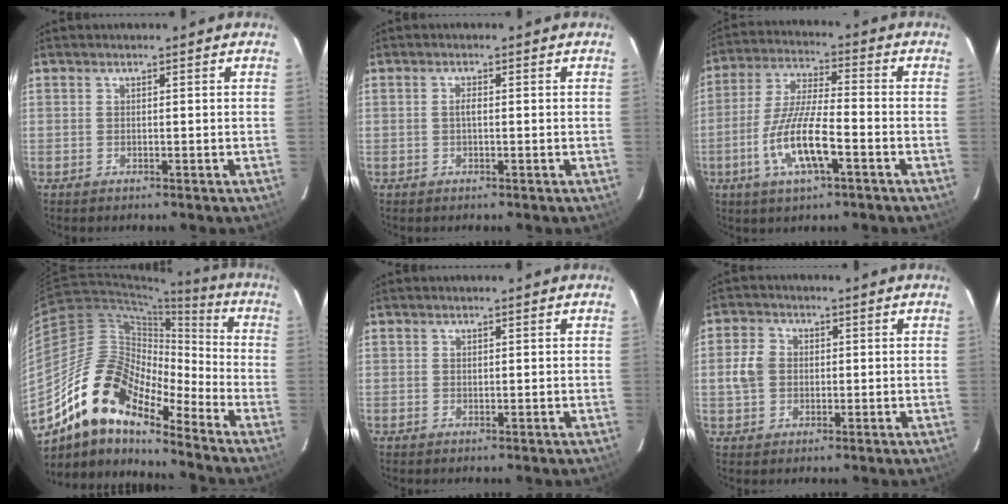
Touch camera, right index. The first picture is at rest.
{"total": 1.1, "force": [-0.1, 0.3, 1.1], "torque": [-0.022, 0.004, -0.003]}
{"total": 12.1, "force": [-4.8, 2.7, 10.8], "torque": [-0.224, -0.008, -0.091]}
{"total": 17.0, "force": [-12.5, 6.1, 9.8], "torque": [-0.164, -0.001, -0.250]}
{"total": 0.0}
{"total": 5.3, "force": [-0.1, 4.5, 2.8], "torque": [-0.063, 0.014, 0.000]}